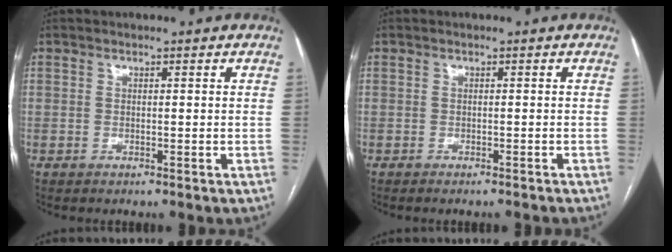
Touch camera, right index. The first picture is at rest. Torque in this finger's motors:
{"motor_torque": [-0.01, -0.06, -0.03, 0.00]}